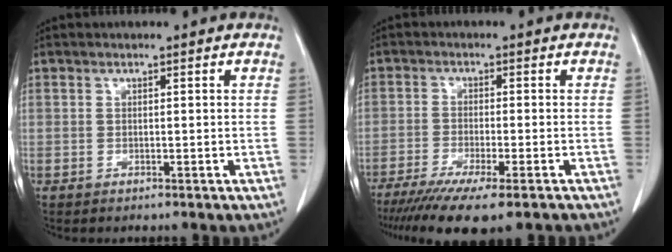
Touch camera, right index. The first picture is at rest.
{"total": 13.0, "force": [-9.9, 1.5, 8.2], "torque": [-0.125, -0.031, -0.154]}